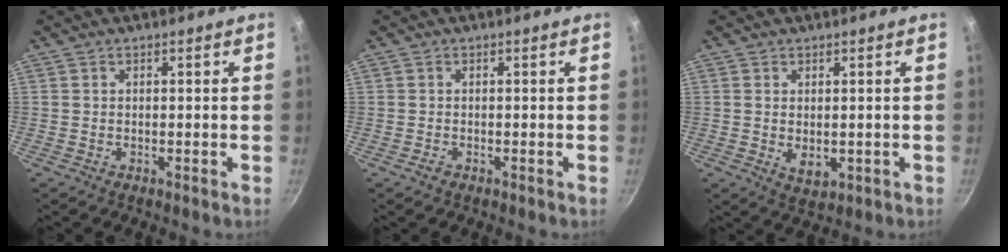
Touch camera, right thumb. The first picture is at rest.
{"total": 1.1, "force": [-0.7, 0.7, 0.5], "torque": [-0.009, 0.001, -0.013]}
{"total": 3.9, "force": [-0.1, 2.5, 3.0], "torque": [-0.048, -0.012, 0.006]}